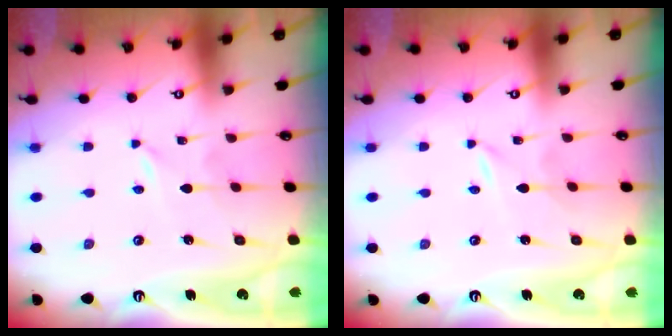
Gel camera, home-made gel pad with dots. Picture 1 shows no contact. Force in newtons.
{"total": 0.0}